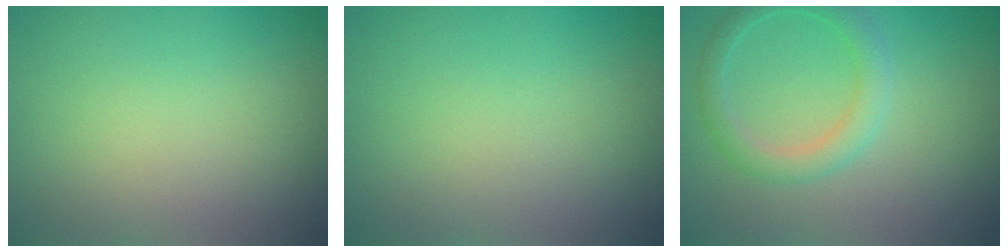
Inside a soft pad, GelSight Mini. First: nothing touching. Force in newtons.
{"total": 0.0}
{"total": 2.7, "press": 2.7, "slide": 0.1}